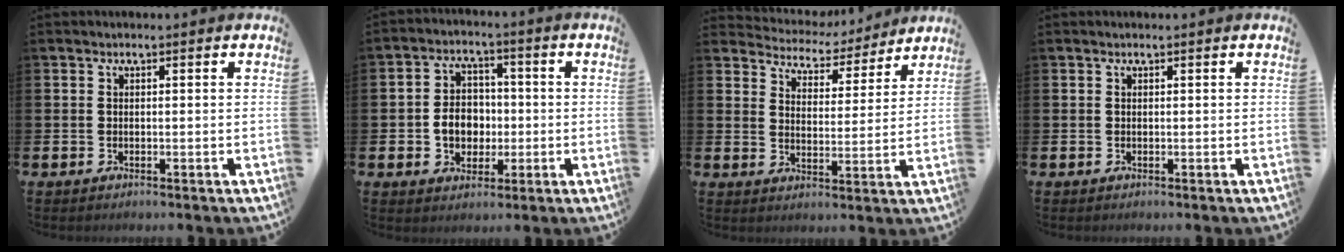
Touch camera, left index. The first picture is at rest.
{"total": 5.6, "force": [-0.8, 4.8, 2.9], "torque": [-0.045, 0.008, -0.022]}
{"total": 4.9, "force": [4.7, 1.4, 0.0], "torque": [-0.023, -0.042, 0.077]}
{"total": 0.0}